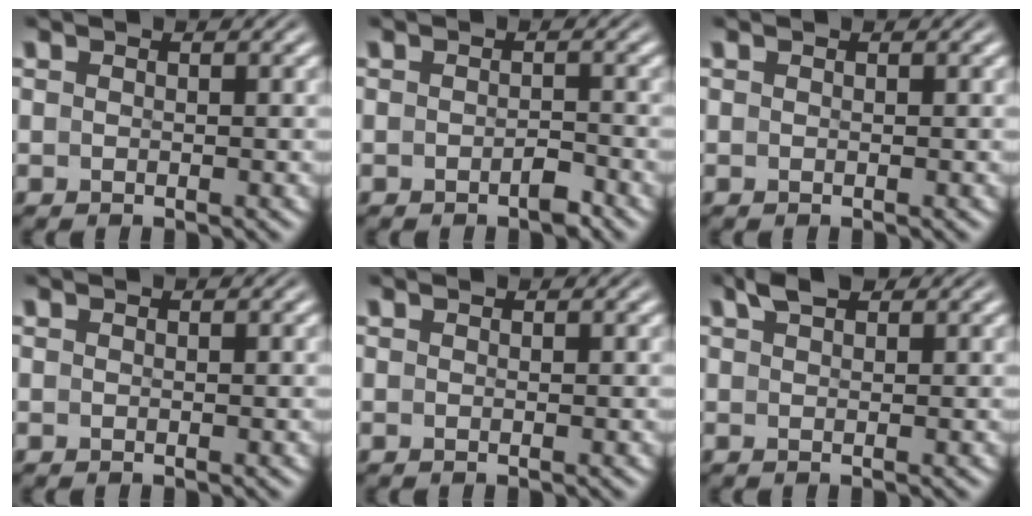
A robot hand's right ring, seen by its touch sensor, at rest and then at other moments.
{"total": 1.2, "force": [-1.0, 0.2, 0.6], "torque": [-0.006, 0.000, -0.015]}
{"total": 0.0}
{"total": 0.0}
{"total": 0.6, "force": [0.1, -0.5, 0.0], "torque": [0.001, 0.000, 0.003]}
{"total": 1.9, "force": [1.5, -0.4, 1.1], "torque": [-0.015, 0.003, 0.028]}